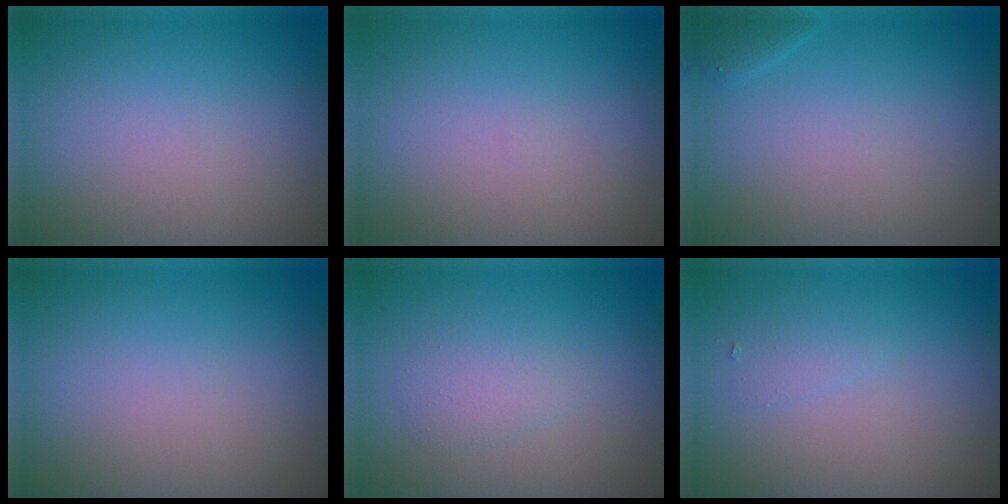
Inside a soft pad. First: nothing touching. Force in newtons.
{"total": 0.0}
{"total": 1.2, "press": 1.2, "slide": 0.1}
{"total": 0.0}
{"total": 1.8, "press": 1.8, "slide": 0.1}
{"total": 0.8, "press": 0.8, "slide": 0.0}